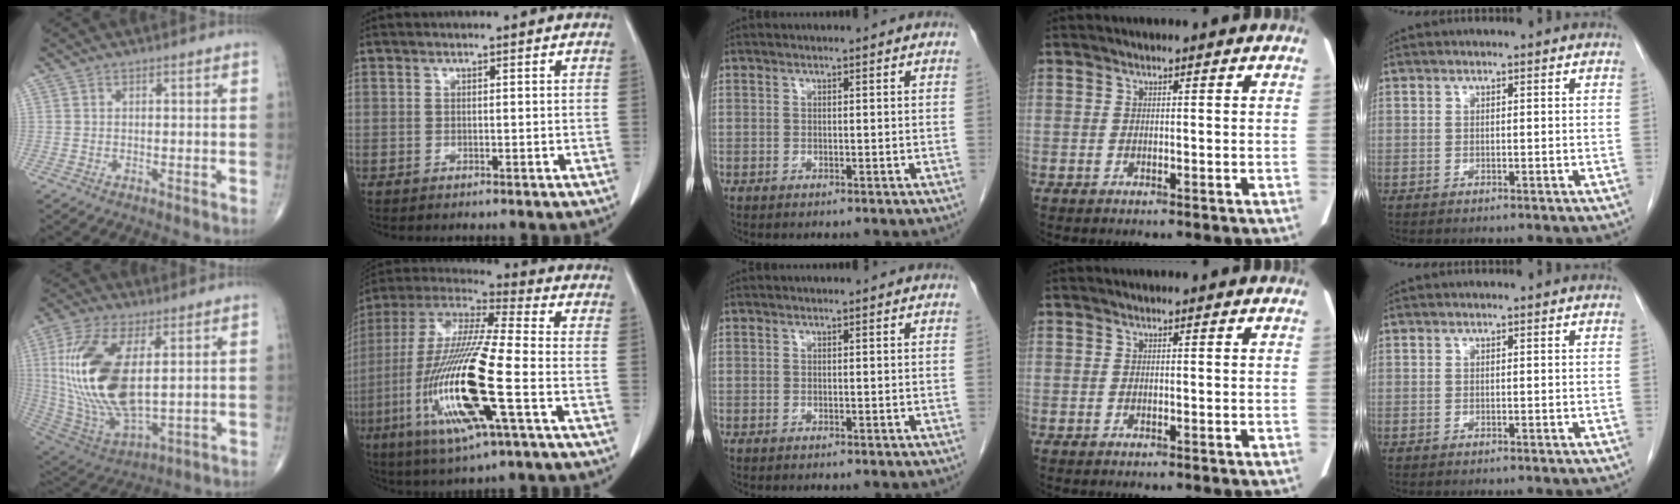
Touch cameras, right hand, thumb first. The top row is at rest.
{"thumb": {"total": 22.1, "force": [3.3, 10.1, 19.4], "torque": [-0.409, -0.023, 0.073]}, "index": {"total": 20.7, "force": [-5.8, 1.8, 19.8], "torque": [-0.432, -0.028, -0.113]}}